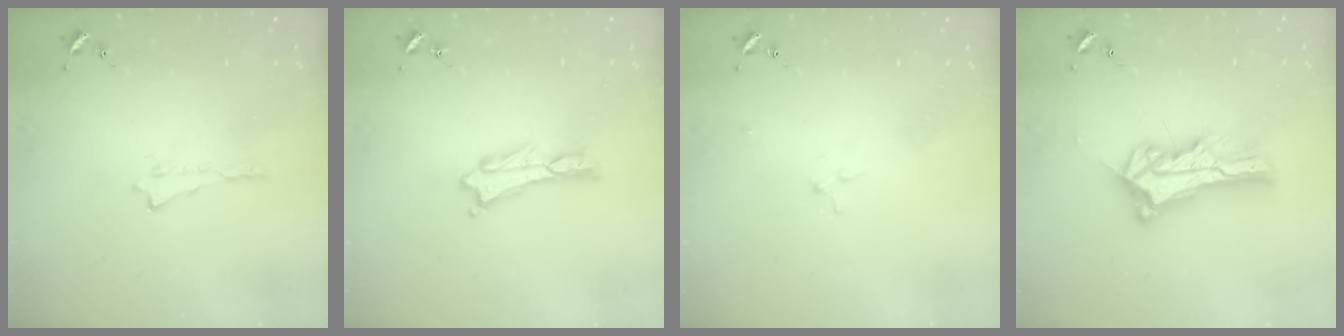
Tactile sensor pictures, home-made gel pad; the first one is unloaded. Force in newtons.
{"total": 0.0}
{"total": 2.9, "press": 2.9, "slide": 0.3}
{"total": 10.1, "press": 10.0, "slide": 0.9}